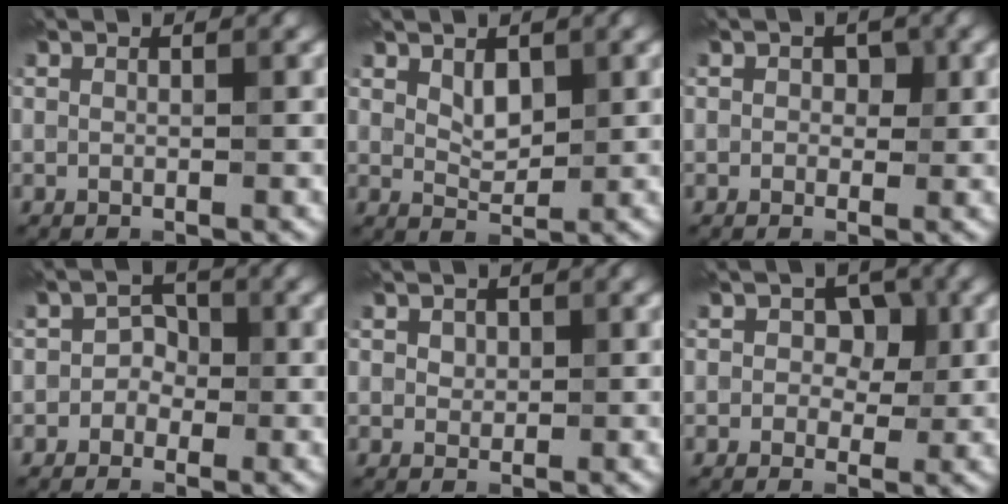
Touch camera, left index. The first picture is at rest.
{"total": 1.9, "force": [1.0, 1.2, 1.1], "torque": [-0.022, 0.000, 0.024]}
{"total": 1.6, "force": [0.1, 1.4, 0.8], "torque": [0.005, 0.007, -0.004]}
{"total": 1.9, "force": [-0.7, 1.7, 0.6], "torque": [0.015, 0.011, -0.022]}
{"total": 0.9, "force": [0.5, 0.8, 0.1], "torque": [-0.003, 0.005, 0.008]}
{"total": 3.0, "force": [0.5, 2.5, 1.7], "torque": [-0.003, 0.007, -0.006]}